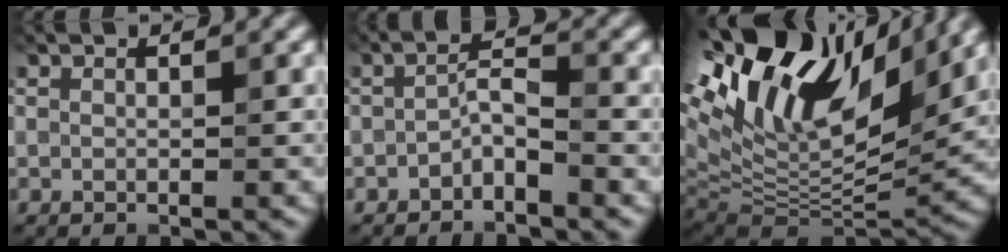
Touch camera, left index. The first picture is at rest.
{"total": 2.0, "force": [-1.4, 0.5, 1.4], "torque": [-0.026, 0.012, -0.030]}
{"total": 17.7, "force": [8.6, 7.3, 13.7], "torque": [-0.276, 0.038, 0.153]}